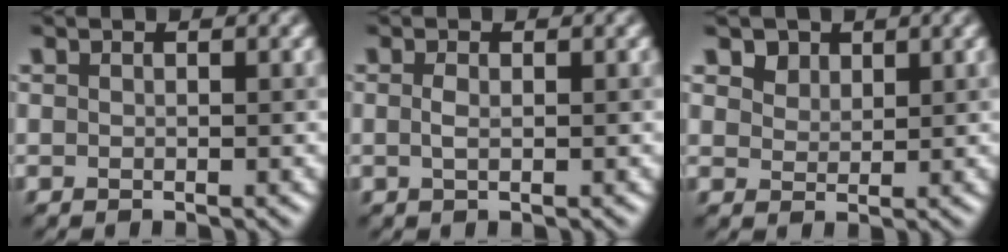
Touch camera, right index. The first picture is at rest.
{"total": 0.8, "force": [0.3, 0.3, 0.6], "torque": [-0.013, 0.006, 0.005]}
{"total": 2.9, "force": [2.4, 1.6, 0.5], "torque": [-0.019, -0.007, 0.049]}